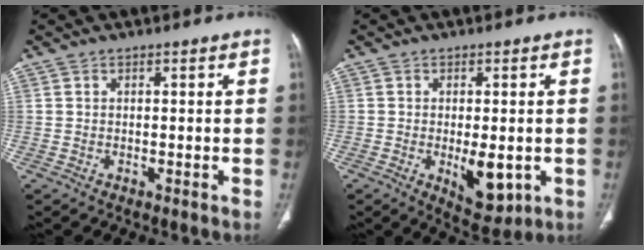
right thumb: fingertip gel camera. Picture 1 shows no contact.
{"total": 7.5, "force": [-1.7, 3.5, 6.4], "torque": [-0.076, -0.014, -0.013]}